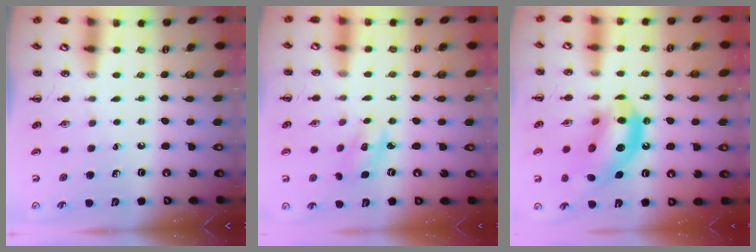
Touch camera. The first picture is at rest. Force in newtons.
{"total": 2.6, "press": 2.5, "slide": 0.5}
{"total": 16.0, "press": 15.6, "slide": 3.6}